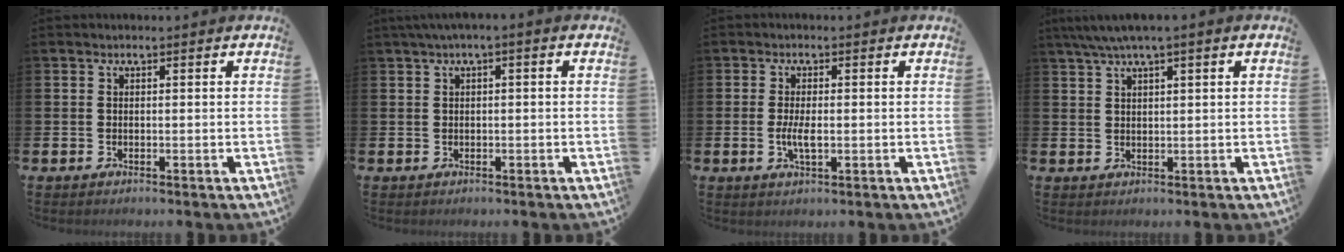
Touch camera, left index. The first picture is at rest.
{"total": 1.1, "force": [0.0, 0.0, 1.1], "torque": [-0.020, 0.000, -0.001]}
{"total": 2.9, "force": [-0.3, 1.0, 2.7], "torque": [-0.047, 0.000, -0.007]}
{"total": 3.2, "force": [2.3, -0.1, 2.2], "torque": [-0.047, 0.001, 0.042]}